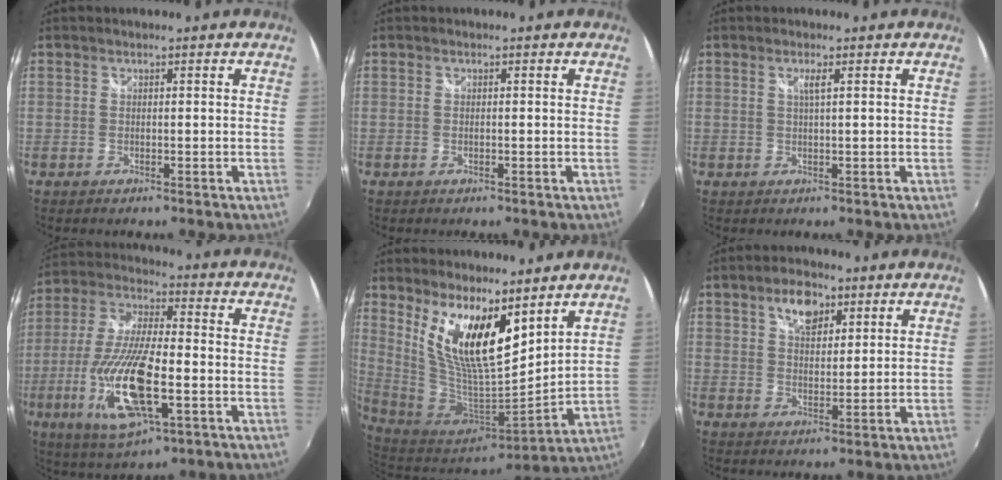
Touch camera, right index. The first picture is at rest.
{"total": 0.0}
{"total": 1.4, "force": [0.5, -0.2, 1.3], "torque": [-0.024, -0.001, 0.007]}
{"total": 18.9, "force": [-5.8, 5.7, 17.1], "torque": [-0.356, -0.024, -0.106]}
{"total": 14.9, "force": [8.1, 4.7, 11.5], "torque": [-0.203, -0.007, 0.159]}
{"total": 6.5, "force": [3.6, 3.6, 4.1], "torque": [-0.065, 0.013, 0.062]}